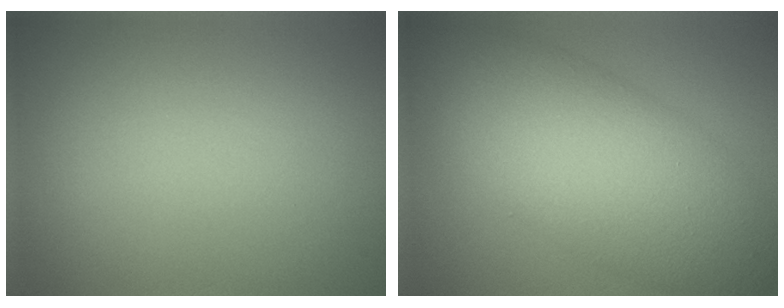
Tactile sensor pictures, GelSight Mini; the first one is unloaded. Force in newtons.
{"total": 9.8, "press": 9.8, "slide": 0.4}